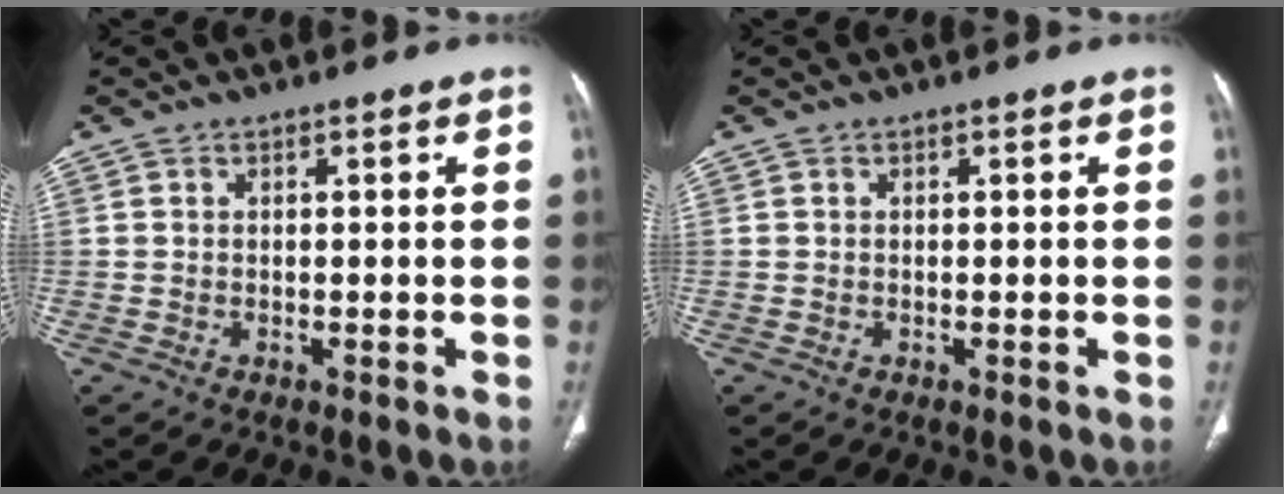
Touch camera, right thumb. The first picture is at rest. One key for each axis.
{"total": 0.0}